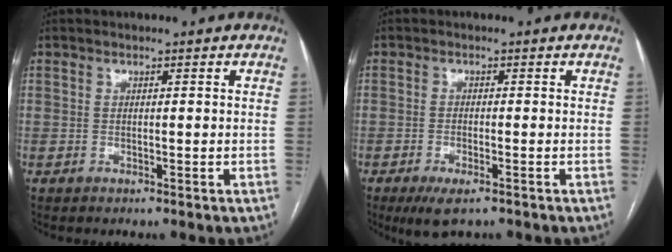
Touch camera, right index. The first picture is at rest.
{"total": 4.5, "force": [-2.8, 1.2, 3.2], "torque": [-0.058, -0.008, -0.042]}